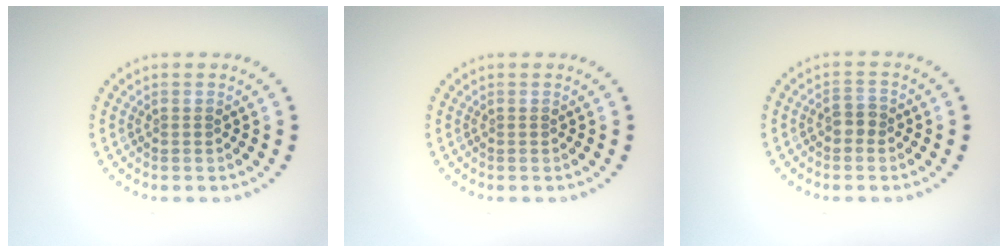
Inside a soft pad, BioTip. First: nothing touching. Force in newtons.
{"total": 0.0}
{"total": 1.4, "press": 1.3, "slide": 0.5}